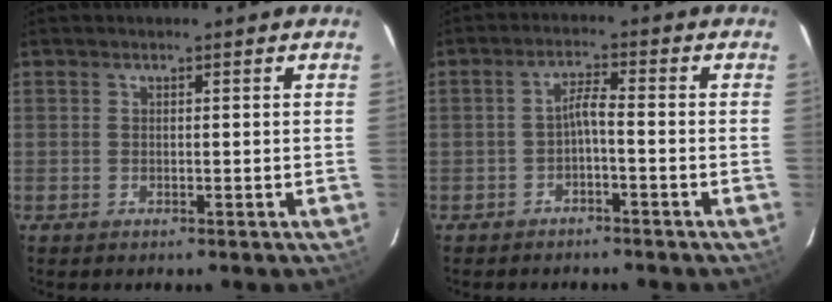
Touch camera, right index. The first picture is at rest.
{"total": 2.7, "force": [-1.6, 0.1, 2.2], "torque": [-0.048, 0.009, -0.029]}